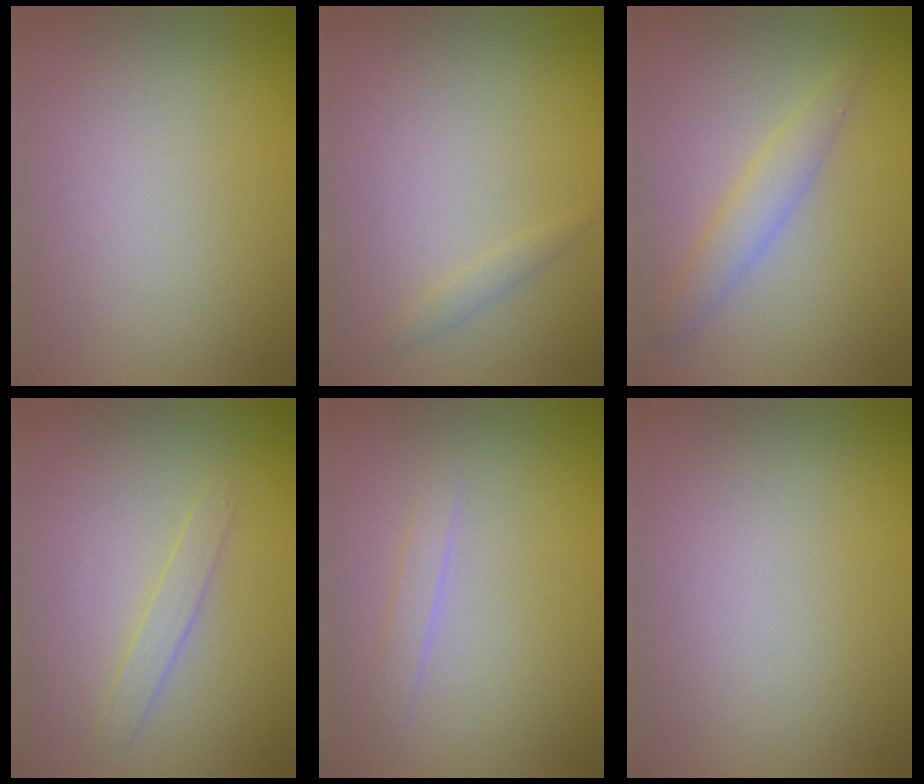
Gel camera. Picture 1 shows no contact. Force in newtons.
{"total": 0.8, "press": 0.8, "slide": 0.0}
{"total": 2.3, "press": 2.3, "slide": 0.0}
{"total": 1.3, "press": 1.3, "slide": 0.0}
{"total": 1.1, "press": 1.1, "slide": 0.0}
{"total": 0.0}